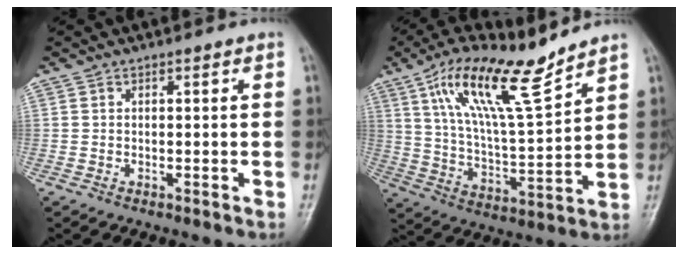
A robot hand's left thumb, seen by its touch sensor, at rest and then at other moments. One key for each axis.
{"total": 16.1, "fx": 10.7, "fy": 3.5, "fz": 11.6, "tx": -0.196, "ty": -0.052, "tz": 0.203}